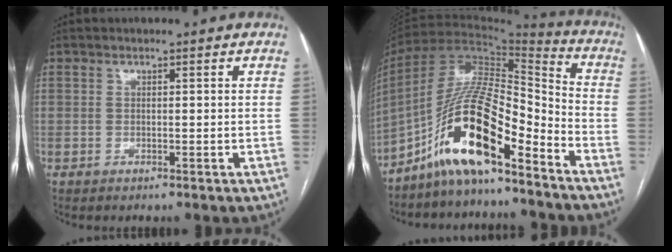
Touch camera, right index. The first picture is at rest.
{"total": 15.5, "force": [-9.7, 3.4, 11.6], "torque": [-0.220, 0.025, -0.172]}